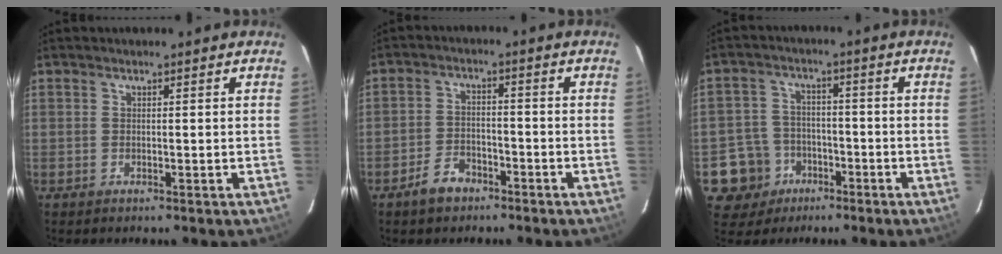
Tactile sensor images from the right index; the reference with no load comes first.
{"total": 5.6, "force": [-4.1, 3.3, 2.2], "torque": [-0.057, 0.011, -0.066]}
{"total": 9.0, "force": [-4.1, 7.9, 0.8], "torque": [-0.044, 0.028, -0.058]}